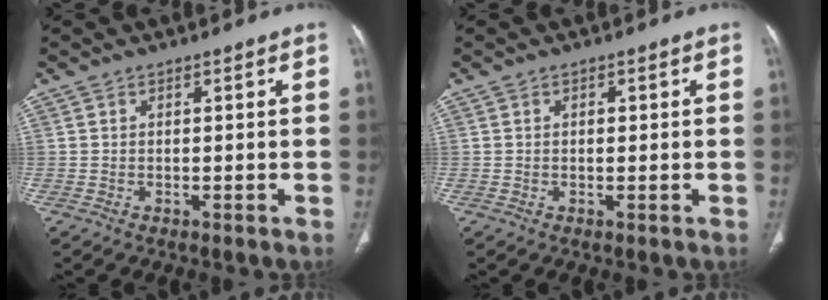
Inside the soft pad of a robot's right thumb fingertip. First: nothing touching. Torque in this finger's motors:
{"motor_torque": [0.03, -0.25, 0.25, -0.02, 0.04]}